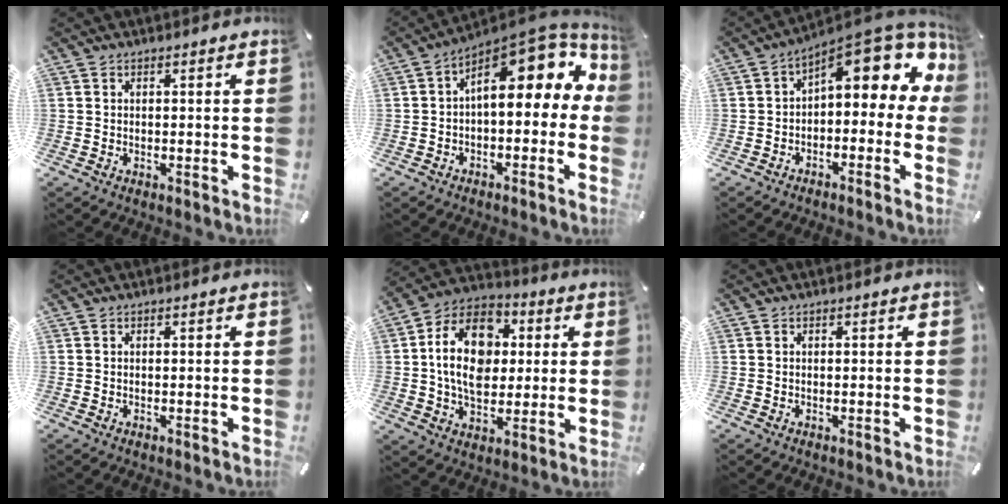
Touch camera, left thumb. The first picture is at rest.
{"total": 14.3, "force": [5.3, 7.4, 11.0], "torque": [-0.140, -0.054, 0.085]}
{"total": 12.2, "force": [5.6, 5.7, 9.3], "torque": [-0.122, -0.053, 0.094]}
{"total": 0.0}
{"total": 16.8, "force": [1.7, 12.5, 11.1], "torque": [-0.209, 0.008, 0.026]}
{"total": 0.0}